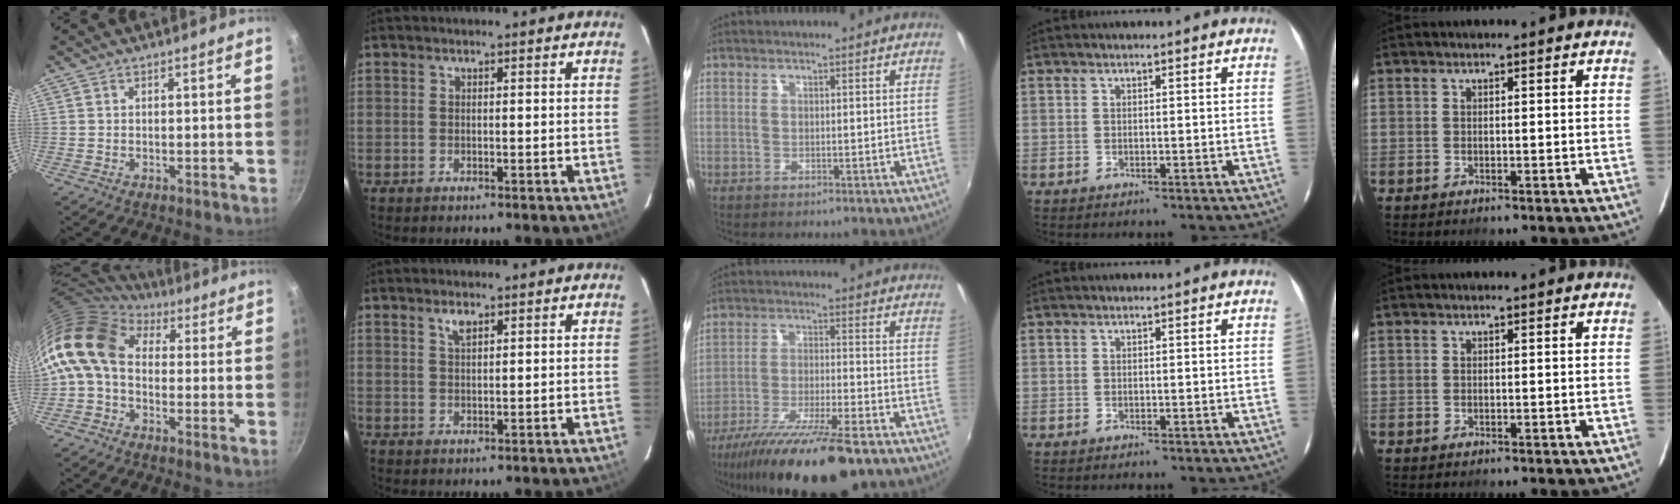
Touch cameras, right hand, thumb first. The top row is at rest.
{"thumb": {"total": 14.1, "force": [1.6, 10.0, 9.7], "torque": [-0.188, 0.025, 0.005]}, "index": {"total": 2.1, "force": [1.3, 0.8, 1.4], "torque": [-0.024, 0.004, 0.024]}, "middle": {"total": 19.4, "force": [-14.7, 3.6, 12.1], "torque": [-0.230, -0.046, -0.242]}}